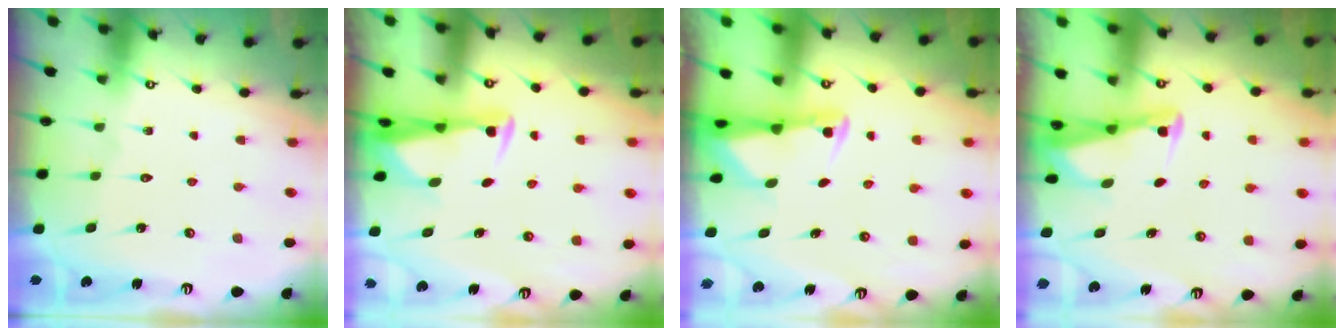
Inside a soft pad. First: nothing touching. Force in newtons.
{"total": 2.9, "press": 2.9, "slide": 0.7}
{"total": 2.4, "press": 2.4, "slide": 0.5}
{"total": 2.5, "press": 2.5, "slide": 0.2}